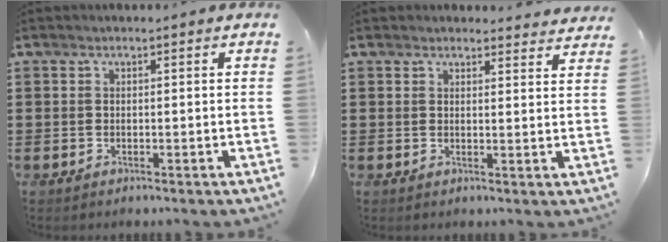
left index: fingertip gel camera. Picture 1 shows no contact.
{"total": 2.4, "force": [2.4, 0.2, 0.2], "torque": [-0.002, -0.010, 0.045]}